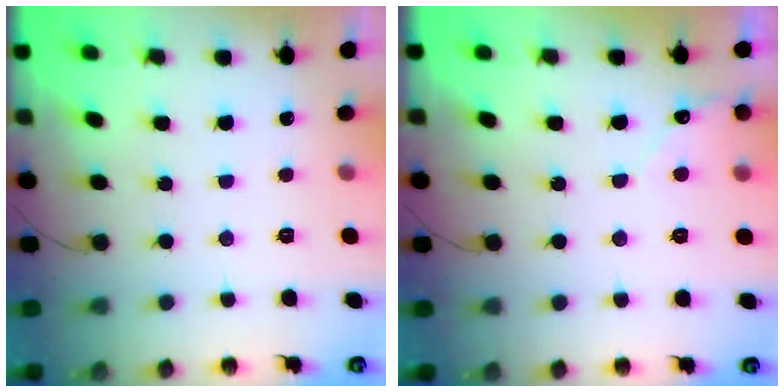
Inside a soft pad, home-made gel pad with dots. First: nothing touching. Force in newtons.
{"total": 4.0, "press": 3.9, "slide": 0.3}